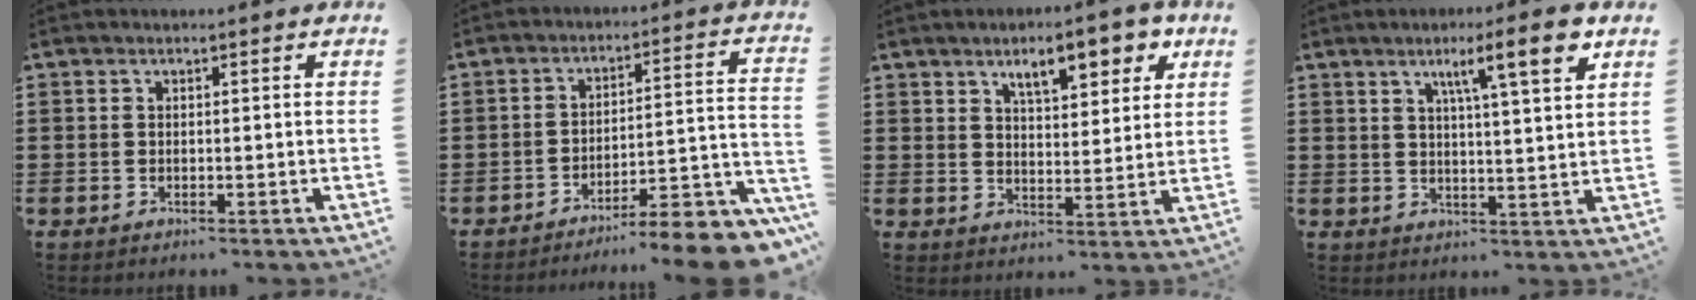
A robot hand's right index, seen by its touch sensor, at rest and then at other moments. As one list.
[{"total": 8.3, "force": [-7.5, 0.7, 3.5], "torque": [-0.041, 0.008, -0.141]}, {"total": 8.0, "force": [5.2, 2.8, 5.4], "torque": [-0.079, -0.008, 0.083]}, {"total": 7.5, "force": [4.2, 0.2, 6.2], "torque": [-0.108, -0.004, 0.062]}]